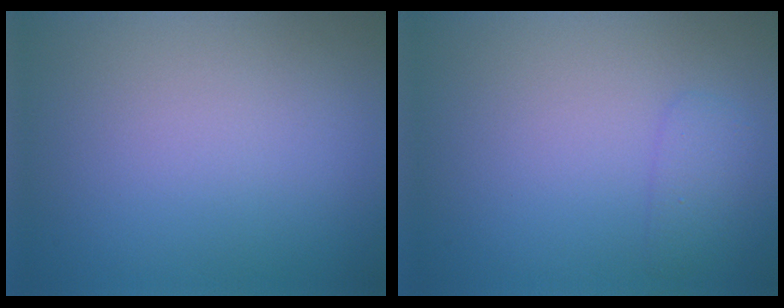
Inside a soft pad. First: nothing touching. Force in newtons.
{"total": 1.5, "press": 1.5, "slide": 0.1}